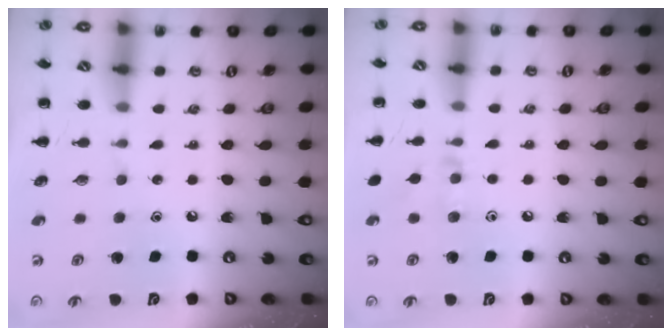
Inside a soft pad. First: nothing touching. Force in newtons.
{"total": 6.8, "press": 6.5, "slide": 2.0}